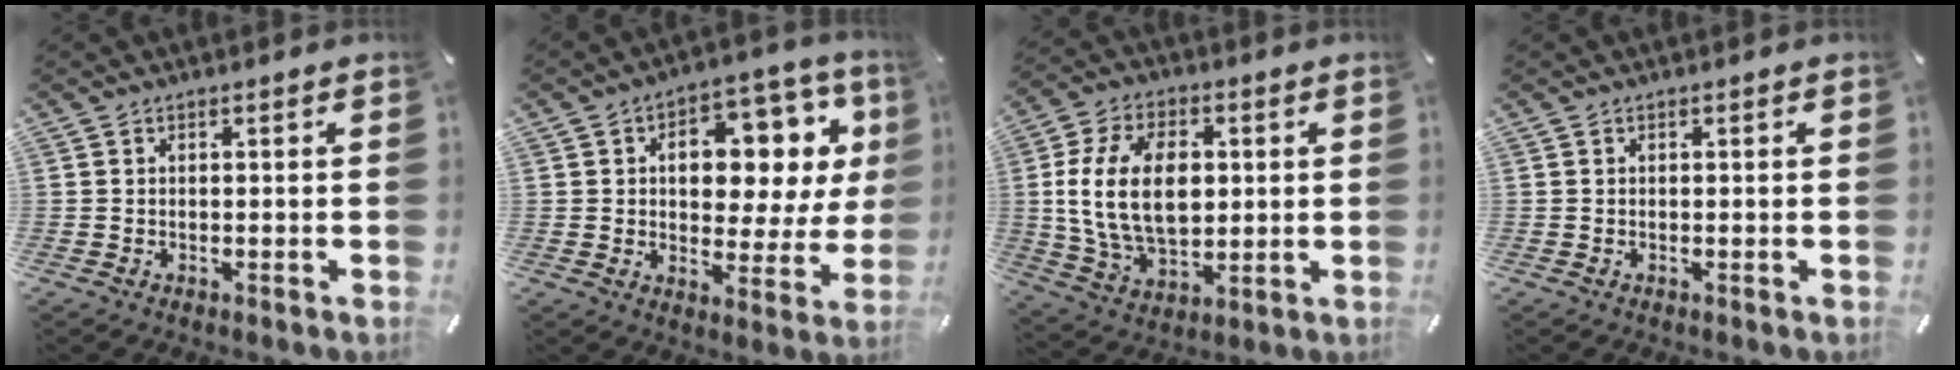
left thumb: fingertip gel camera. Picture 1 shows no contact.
{"total": 14.4, "force": [4.4, 8.9, 10.4], "torque": [-0.134, -0.029, 0.071]}
{"total": 17.0, "force": [1.6, 11.5, 12.4], "torque": [-0.267, 0.006, 0.028]}
{"total": 0.0}